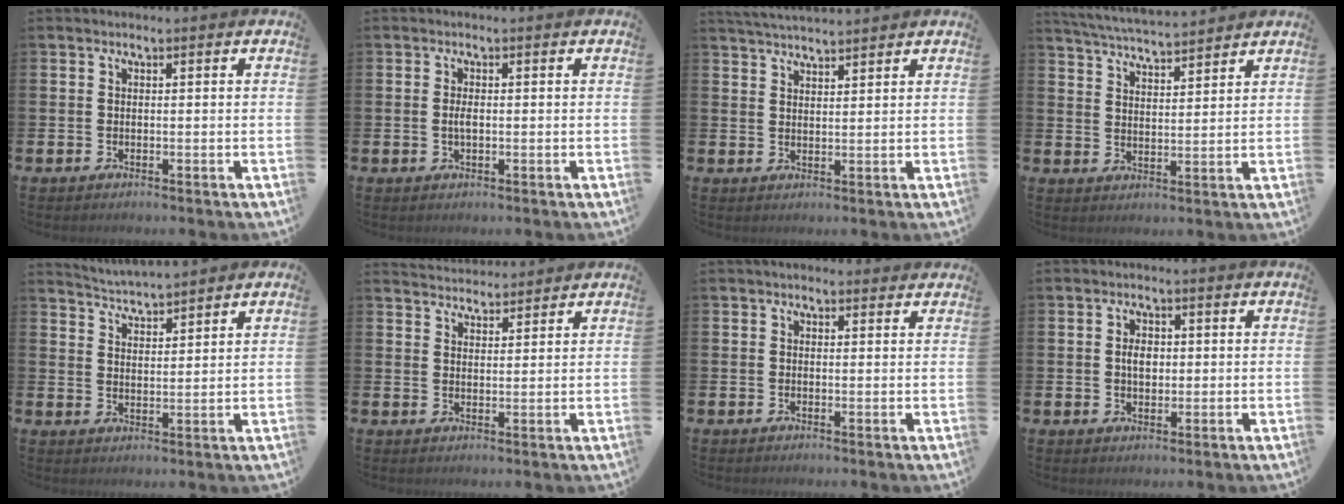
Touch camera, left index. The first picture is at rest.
{"total": 1.5, "force": [0.0, 0.6, 1.4], "torque": [-0.020, 0.000, -0.003]}
{"total": 3.7, "force": [3.7, 0.2, 0.4], "torque": [-0.010, -0.017, 0.066]}
{"total": 5.0, "force": [5.0, 0.2, 0.4], "torque": [-0.026, -0.032, 0.089]}
{"total": 3.9, "force": [3.9, -0.1, -0.3], "torque": [-0.005, -0.028, 0.070]}
{"total": 3.5, "force": [3.4, 0.7, -0.4], "torque": [0.004, -0.018, 0.061]}
{"total": 1.0, "force": [0.8, 0.6, 0.3], "torque": [0.001, 0.006, 0.011]}
{"total": 2.7, "force": [0.3, 1.8, 1.9], "torque": [-0.017, -0.001, 0.000]}